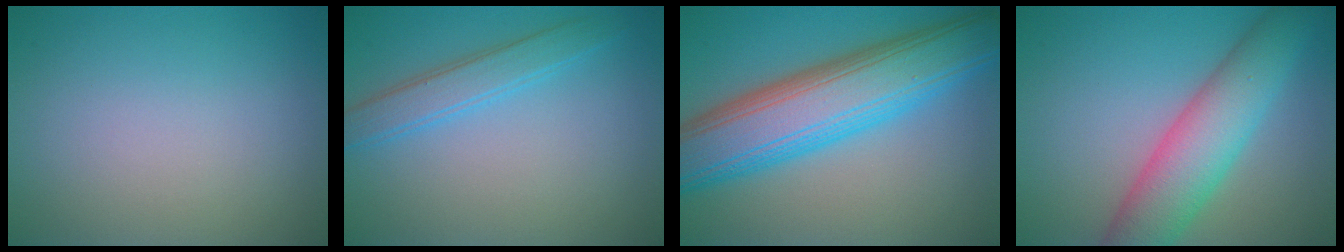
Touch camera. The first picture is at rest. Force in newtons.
{"total": 2.9, "press": 2.9, "slide": 0.0}
{"total": 11.0, "press": 11.0, "slide": 0.1}
{"total": 7.2, "press": 7.2, "slide": 0.2}